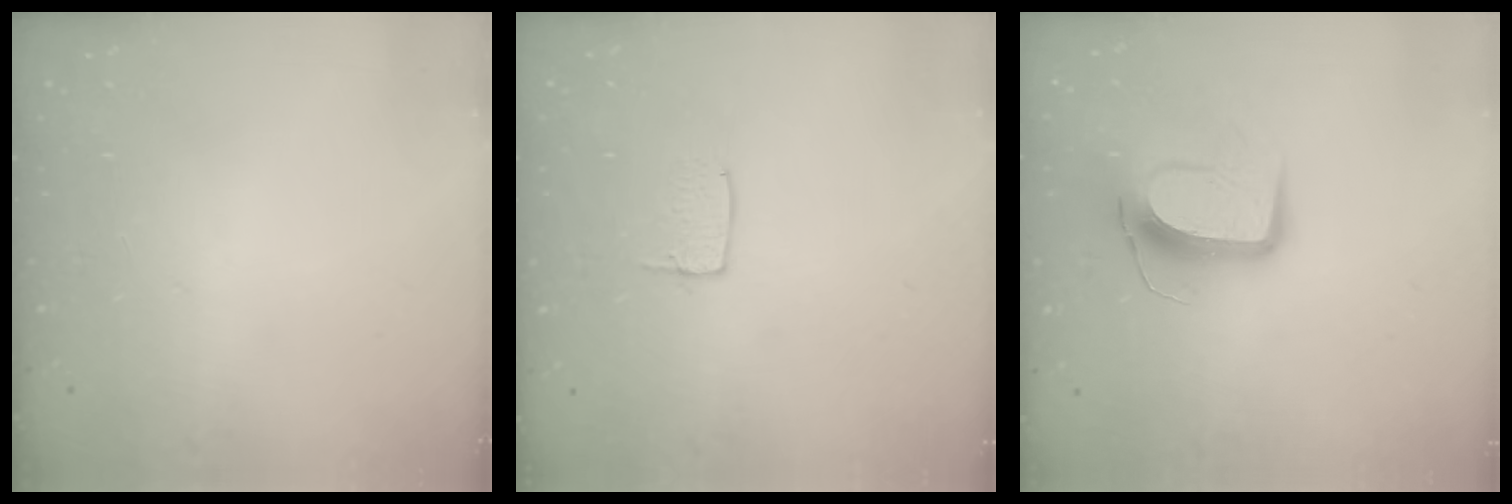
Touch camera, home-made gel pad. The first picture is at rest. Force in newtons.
{"total": 3.8, "press": 3.8, "slide": 0.2}
{"total": 10.1, "press": 10.1, "slide": 0.4}